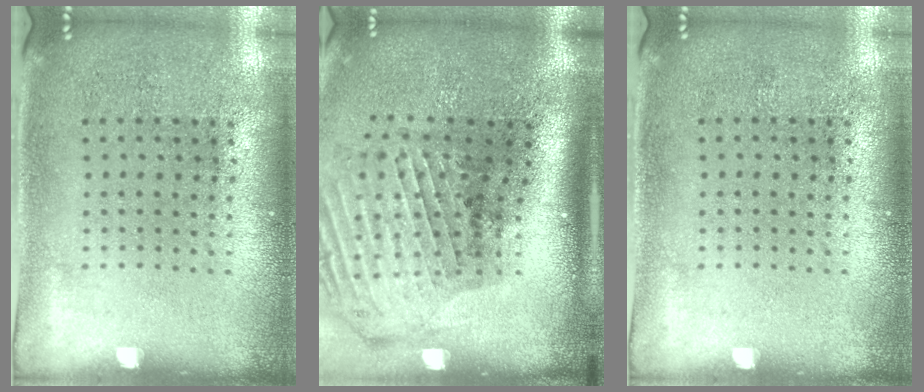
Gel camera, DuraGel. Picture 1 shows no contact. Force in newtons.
{"total": 2.9, "press": 2.1, "slide": 1.9}
{"total": 0.0}